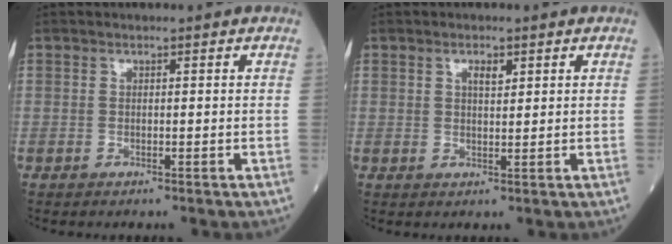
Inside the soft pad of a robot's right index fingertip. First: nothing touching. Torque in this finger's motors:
{"motor_torque": [0.01, 0.02, 0.01, 0.00]}